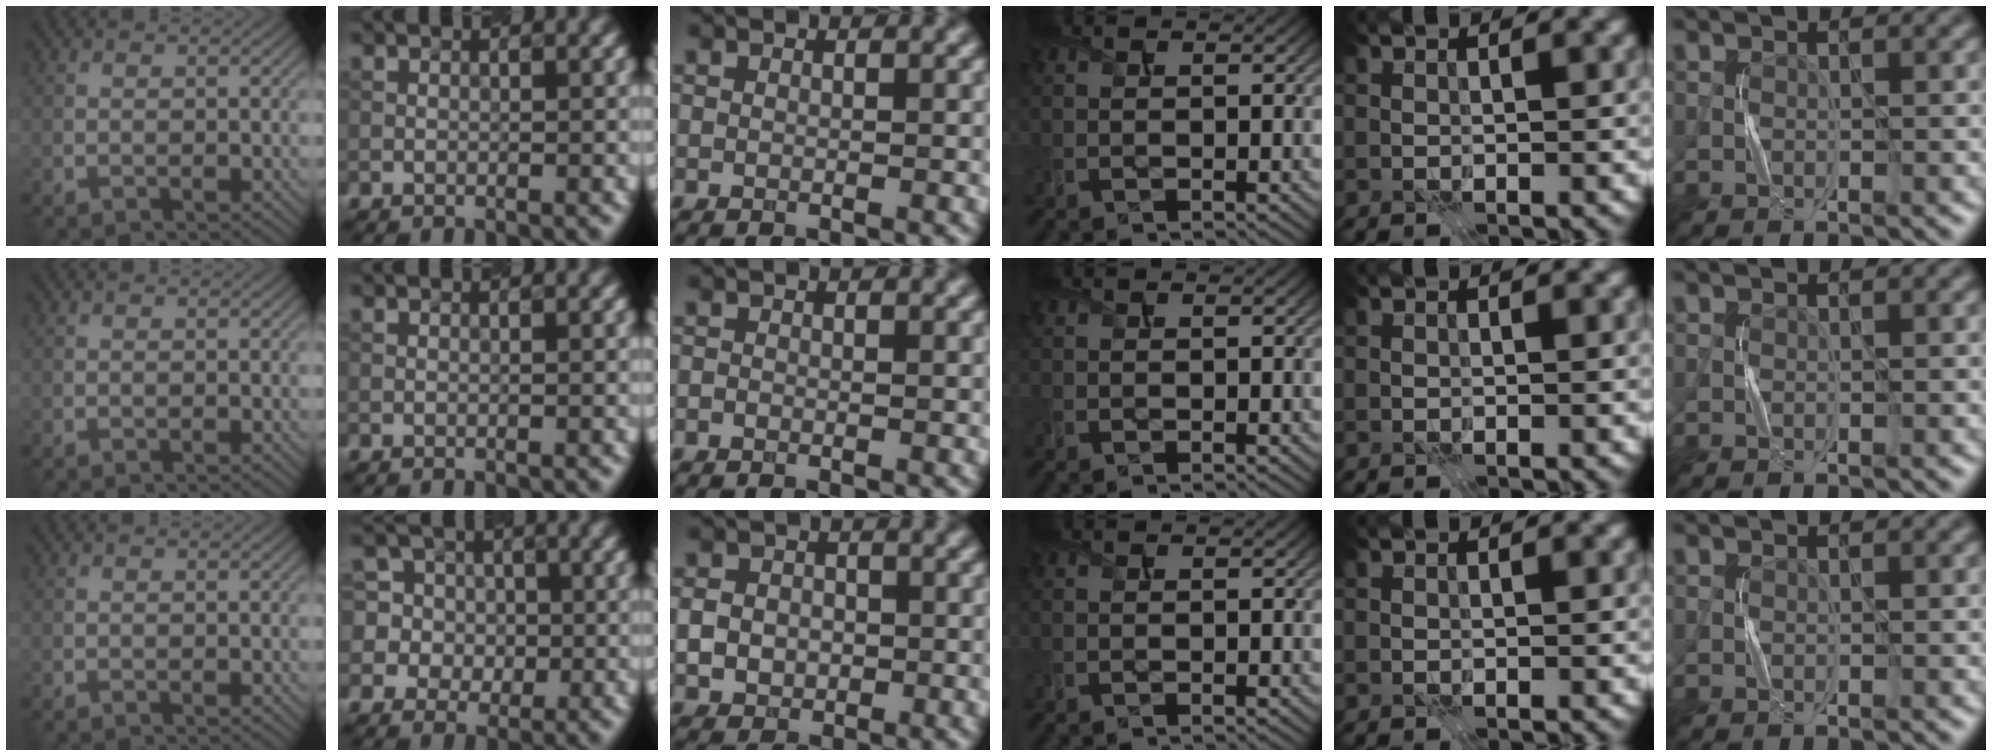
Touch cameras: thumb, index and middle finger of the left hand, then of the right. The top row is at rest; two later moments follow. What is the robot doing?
{"motion": "press", "object": "gel pad"}